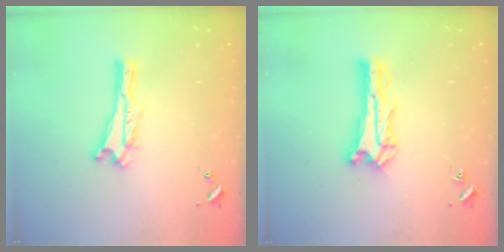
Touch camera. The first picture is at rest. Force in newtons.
{"total": 2.7, "press": 2.7, "slide": 0.3}